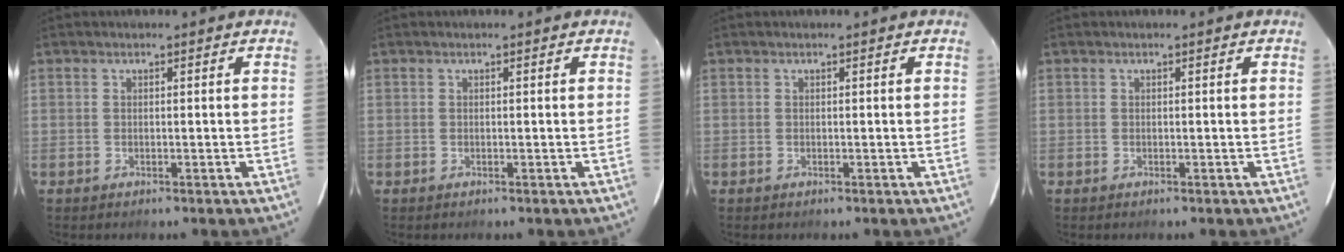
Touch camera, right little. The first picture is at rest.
{"total": 0.0}
{"total": 0.0}
{"total": 0.0}